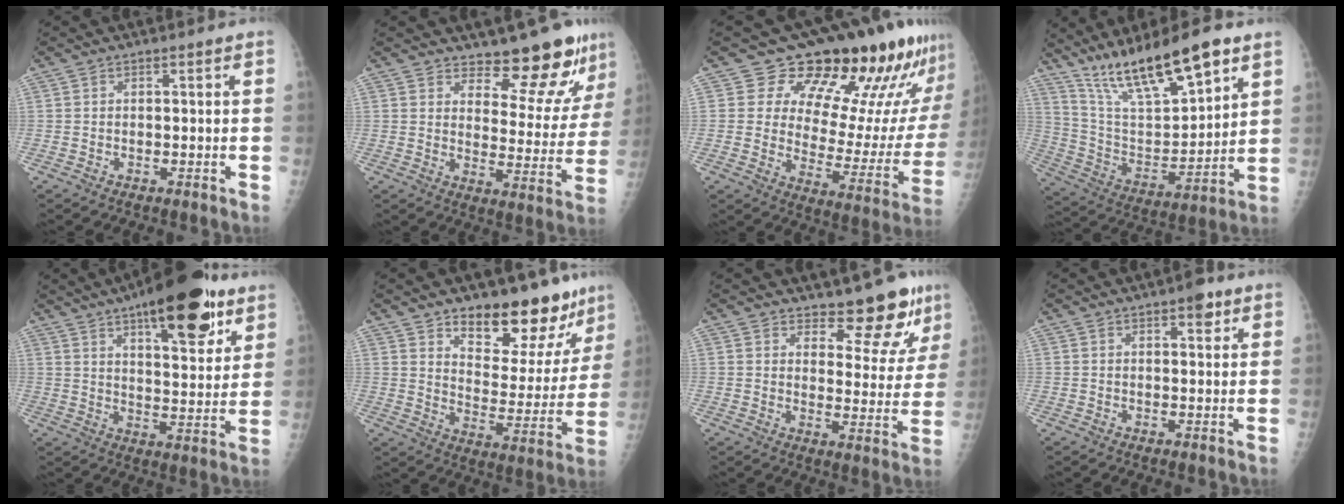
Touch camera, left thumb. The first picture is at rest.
{"total": 12.6, "force": [11.1, 3.8, 4.6], "torque": [-0.021, -0.099, 0.145]}
{"total": 23.1, "force": [18.3, 8.5, 11.2], "torque": [-0.101, -0.116, 0.238]}
{"total": 19.7, "force": [13.6, 5.1, 13.3], "torque": [-0.209, -0.055, 0.255]}
{"total": 20.4, "force": [12.0, 7.1, 14.9], "torque": [-0.189, -0.047, 0.180]}
{"total": 17.8, "force": [13.5, 7.7, 8.6], "torque": [-0.059, -0.101, 0.197]}
{"total": 10.3, "force": [8.7, 3.8, 4.0], "torque": [-0.019, -0.074, 0.112]}
{"total": 3.4, "force": [2.0, 1.4, 2.3], "torque": [-0.020, -0.007, 0.025]}